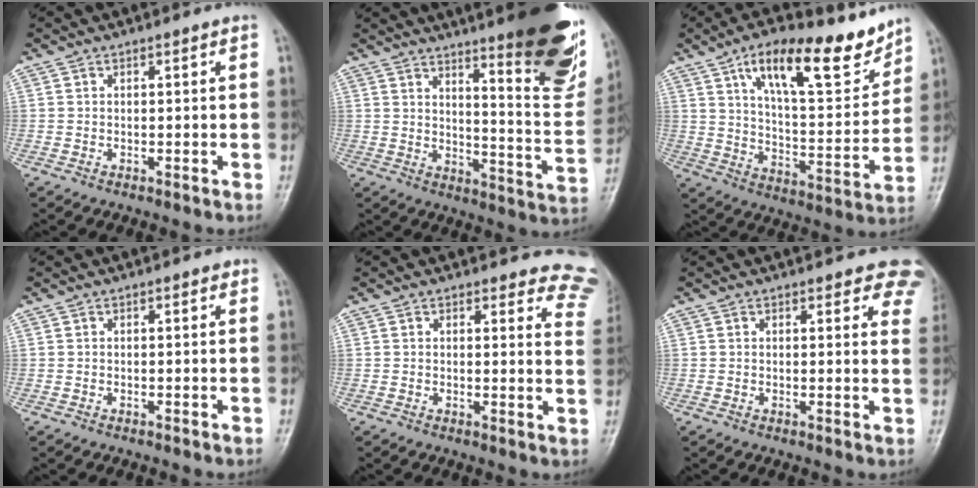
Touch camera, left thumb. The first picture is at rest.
{"total": 24.1, "force": [15.1, 5.0, 18.1], "torque": [-0.207, -0.091, 0.199]}
{"total": 19.3, "force": [12.2, 6.9, 13.3], "torque": [-0.163, -0.062, 0.201]}
{"total": 0.5, "force": [0.2, 0.4, 0.3], "torque": [0.003, 0.001, -0.003]}
{"total": 10.5, "force": [9.9, 3.4, 0.5], "torque": [0.057, -0.076, 0.064]}
{"total": 7.2, "force": [5.9, 3.1, 2.8], "torque": [0.012, -0.022, 0.043]}